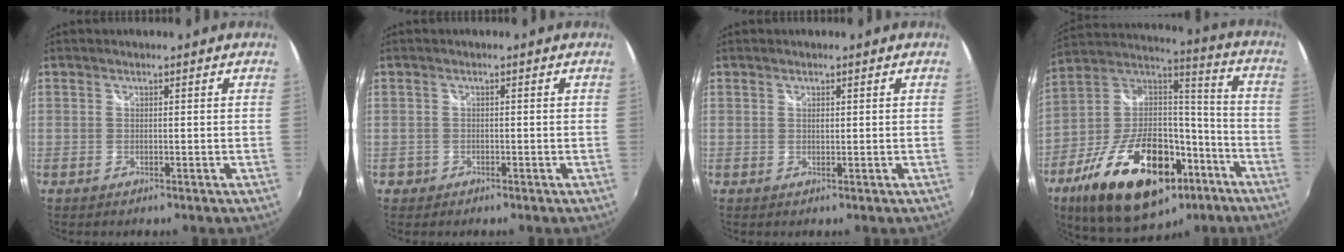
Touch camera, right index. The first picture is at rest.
{"total": 1.7, "force": [-0.8, 1.5, 0.1], "torque": [-0.008, 0.002, -0.011]}
{"total": 0.7, "force": [0.3, 0.5, 0.5], "torque": [-0.007, 0.002, 0.005]}
{"total": 29.4, "force": [-15.3, 15.2, 20.0], "torque": [-0.368, 0.007, -0.235]}